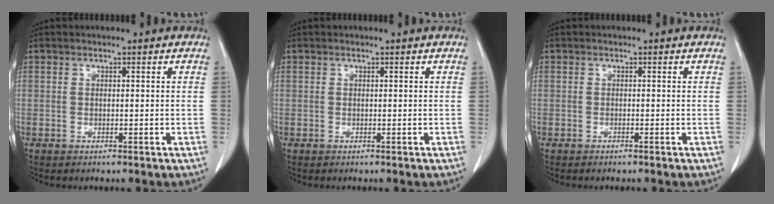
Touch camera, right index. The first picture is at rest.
{"total": 0.0}
{"total": 0.5, "force": [-0.4, 0.0, 0.2], "torque": [-0.007, -0.001, -0.007]}